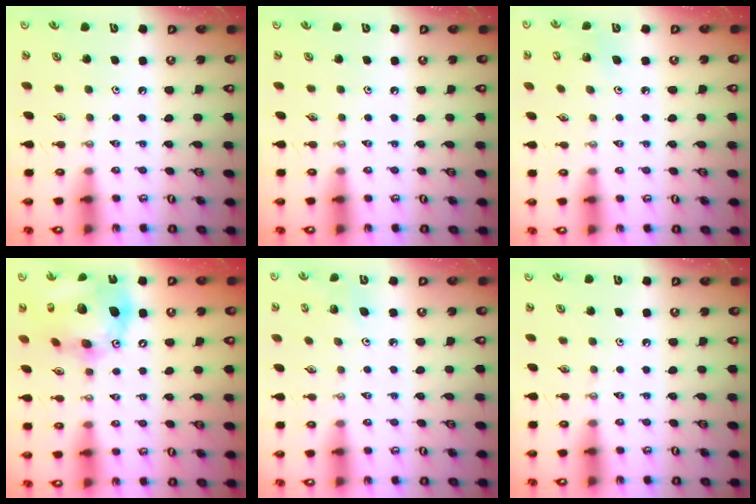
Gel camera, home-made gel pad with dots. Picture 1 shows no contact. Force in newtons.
{"total": 0.0}
{"total": 3.3, "press": 3.3, "slide": 0.5}
{"total": 22.1, "press": 21.9, "slide": 3.3}
{"total": 2.8, "press": 2.8, "slide": 0.4}
{"total": 0.0}